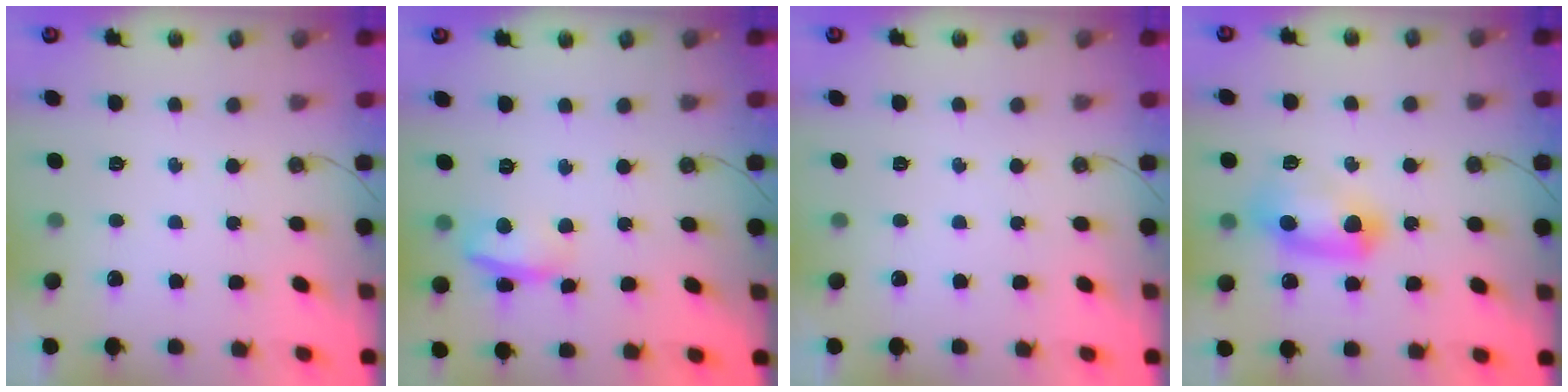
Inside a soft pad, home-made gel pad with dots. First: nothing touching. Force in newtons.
{"total": 6.5, "press": 6.3, "slide": 1.6}
{"total": 0.0}
{"total": 18.0, "press": 13.2, "slide": 12.2}